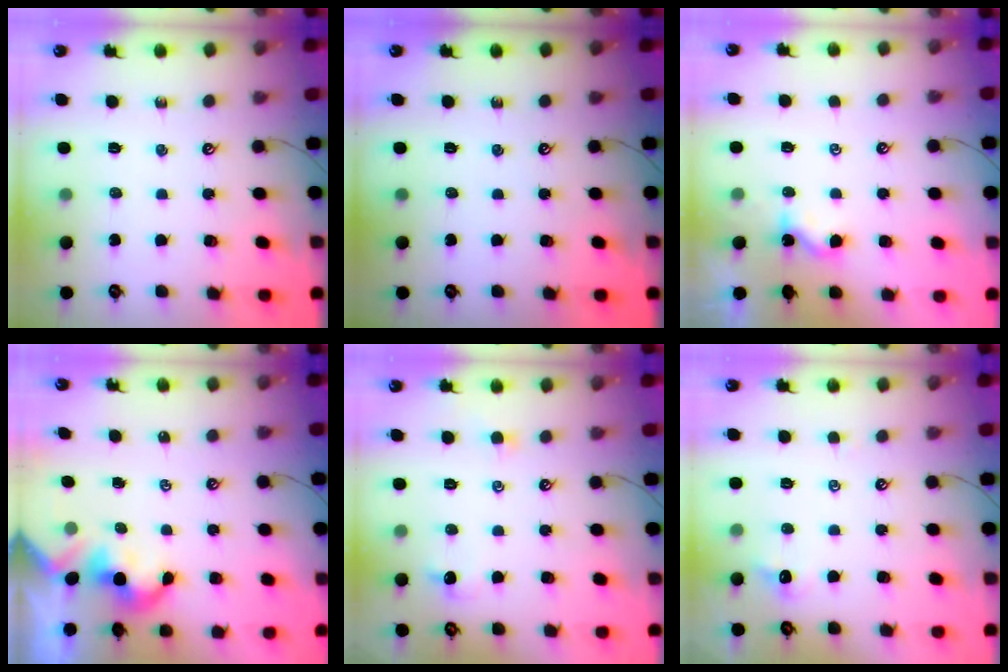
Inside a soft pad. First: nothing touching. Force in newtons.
{"total": 0.0}
{"total": 1.5, "press": 1.5, "slide": 0.2}
{"total": 2.0, "press": 1.9, "slide": 0.4}
{"total": 0.9, "press": 0.7, "slide": 0.6}
{"total": 0.0}